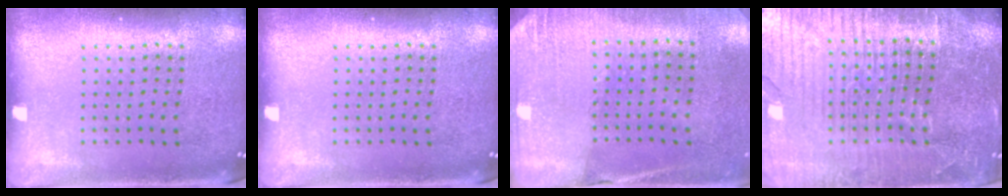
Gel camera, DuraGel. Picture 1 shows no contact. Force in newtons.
{"total": 0.0}
{"total": 2.6, "press": 2.3, "slide": 1.1}
{"total": 5.3, "press": 4.9, "slide": 2.2}